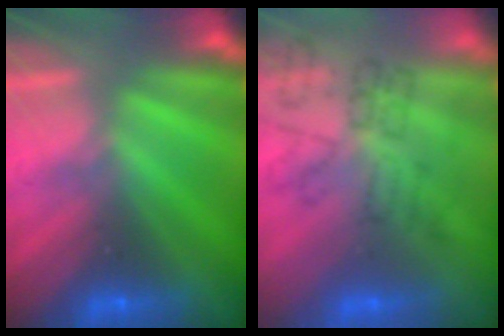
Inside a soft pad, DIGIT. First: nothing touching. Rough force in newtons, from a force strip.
{"total": 4.7}